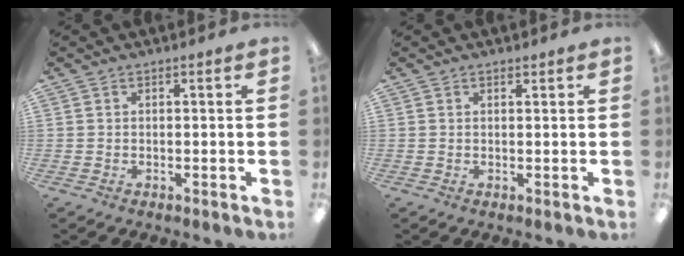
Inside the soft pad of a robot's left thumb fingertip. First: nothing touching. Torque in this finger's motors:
{"motor_torque": [0.15, -0.23, -0.31, 0.17, 0.00]}